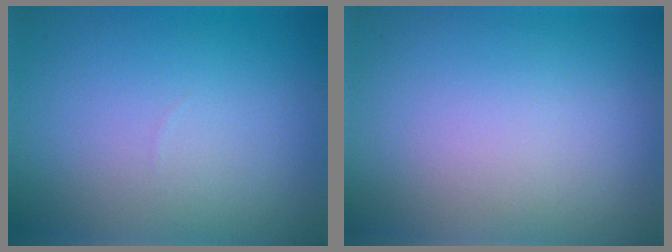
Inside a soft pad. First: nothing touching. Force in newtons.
{"total": 0.0}